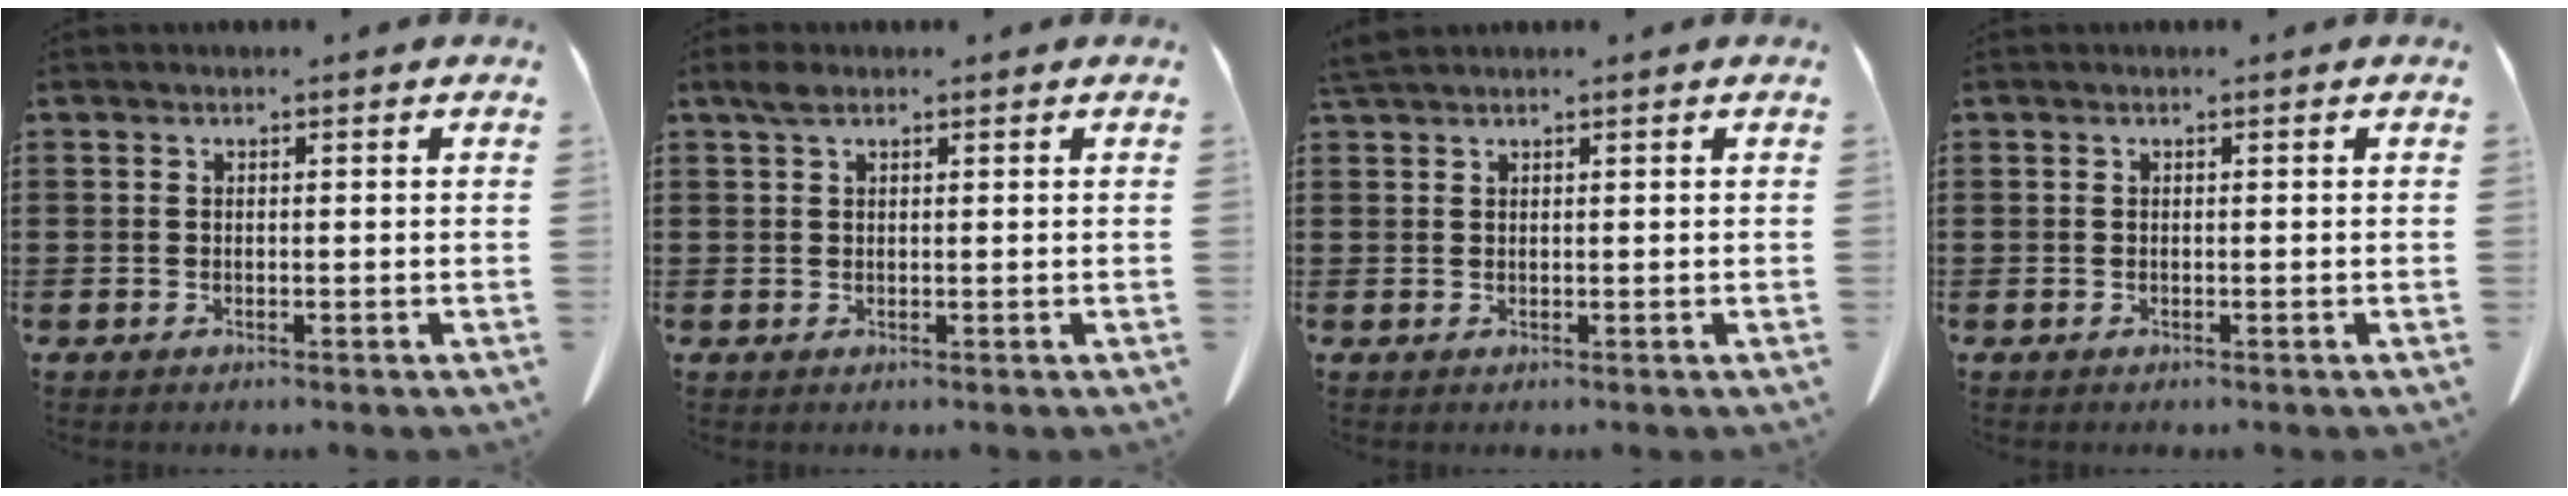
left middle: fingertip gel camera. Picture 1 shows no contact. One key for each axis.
{"total": 1.8, "fx": 1.1, "fy": 0.9, "fz": 1.2, "tx": -0.028, "ty": 0.004, "tz": 0.020}
{"total": 1.5, "fx": 1.4, "fy": 0.1, "fz": 0.7, "tx": -0.017, "ty": -0.001, "tz": 0.027}
{"total": 0.0}